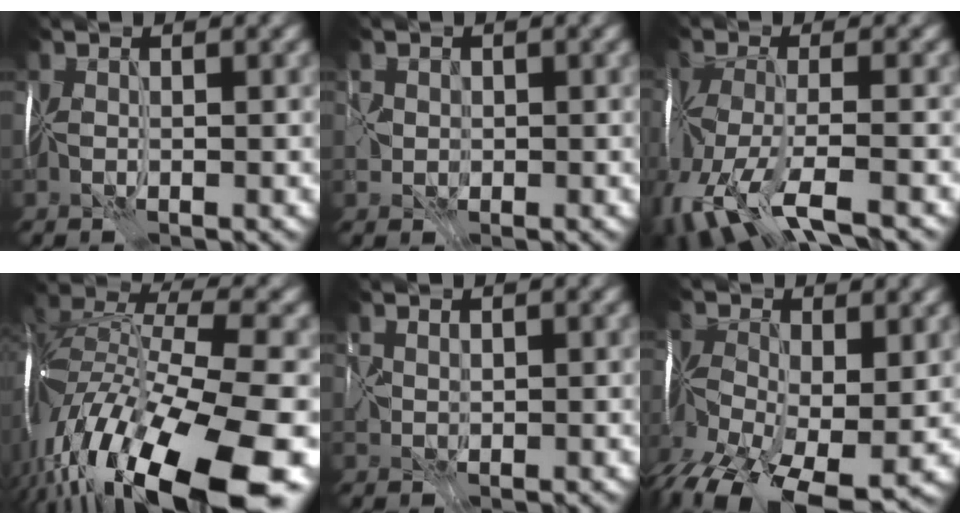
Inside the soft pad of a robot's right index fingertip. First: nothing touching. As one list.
[{"total": 1.2, "force": [-0.1, 1.0, -0.6], "torque": [0.002, 0.007, -0.005]}, {"total": 7.6, "force": [-5.2, 2.3, 5.0], "torque": [-0.119, -0.011, -0.094]}, {"total": 16.6, "force": [-9.7, 5.4, 12.4], "torque": [-0.238, -0.017, -0.155]}, {"total": 0.7, "force": [0.4, 0.5, -0.3], "torque": [-0.006, 0.009, 0.008]}, {"total": 13.2, "force": [-5.8, 7.4, 9.2], "torque": [-0.185, -0.024, -0.090]}]